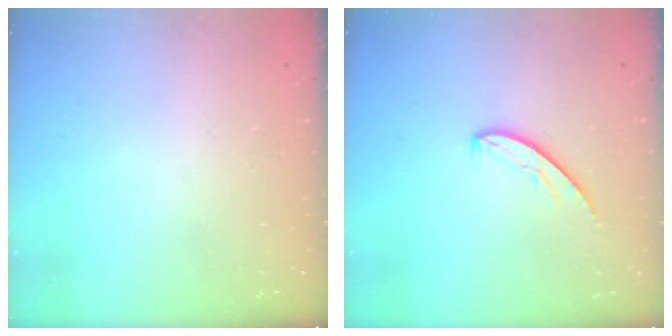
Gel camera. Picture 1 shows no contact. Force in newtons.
{"total": 6.0, "press": 6.0, "slide": 0.4}